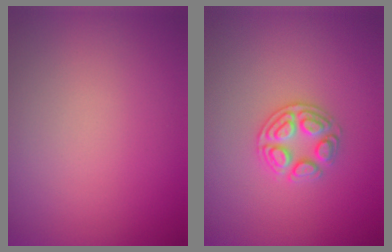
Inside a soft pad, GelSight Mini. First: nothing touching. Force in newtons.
{"total": 2.7, "press": 2.6, "slide": 0.7}